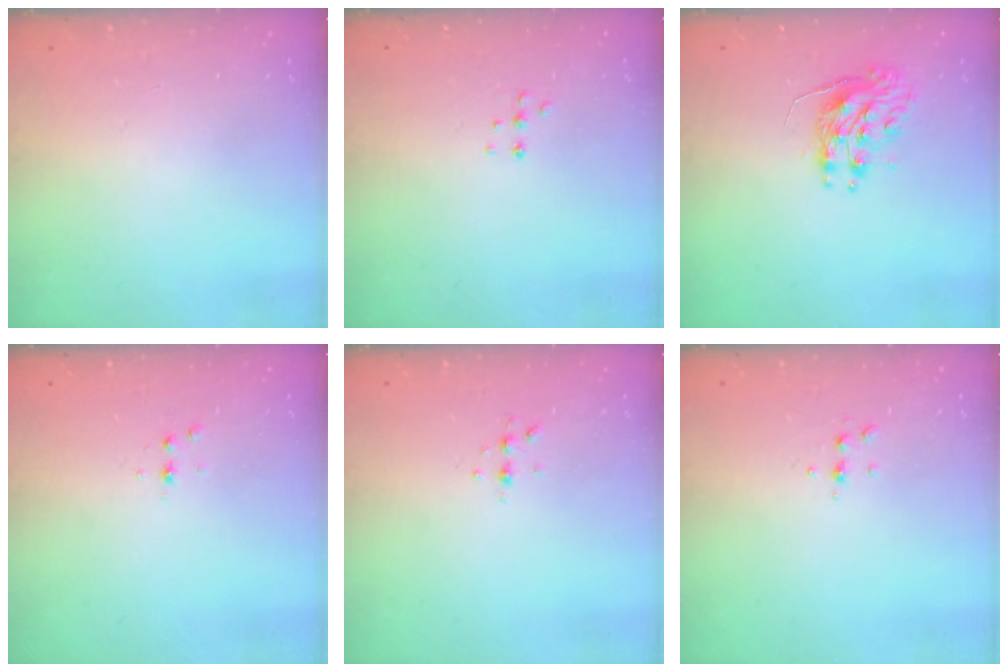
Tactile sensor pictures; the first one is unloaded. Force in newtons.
{"total": 3.6, "press": 3.5, "slide": 0.9}
{"total": 9.3, "press": 9.3, "slide": 0.8}
{"total": 2.3, "press": 2.3, "slide": 0.3}
{"total": 3.6, "press": 3.5, "slide": 0.7}
{"total": 4.1, "press": 4.0, "slide": 0.9}